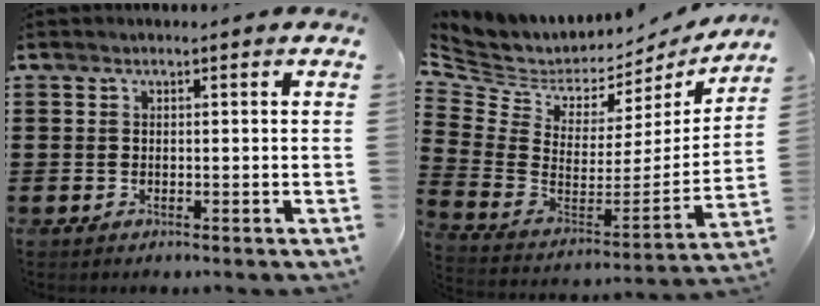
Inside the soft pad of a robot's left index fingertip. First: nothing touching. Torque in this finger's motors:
{"motor_torque": [-1.06, 1.08, -0.11, -0.02]}